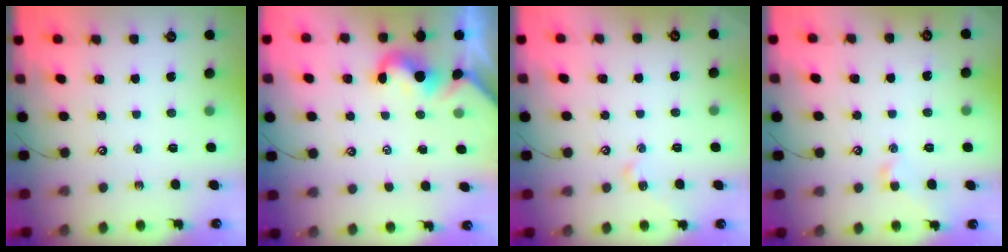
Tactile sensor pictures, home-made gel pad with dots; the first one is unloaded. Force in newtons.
{"total": 1.2, "press": 1.2, "slide": 0.2}
{"total": 0.5, "press": 0.4, "slide": 0.4}
{"total": 2.7, "press": 2.6, "slide": 0.7}